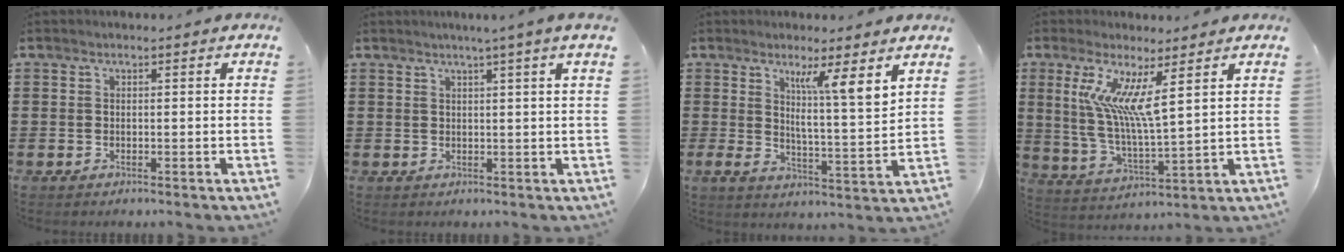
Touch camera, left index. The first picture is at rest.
{"total": 2.2, "force": [1.5, -0.9, 1.3], "torque": [-0.025, -0.006, 0.026]}
{"total": 7.7, "force": [5.0, 0.4, 5.9], "torque": [-0.097, -0.035, 0.077]}
{"total": 8.8, "force": [5.1, 0.5, 7.2], "torque": [-0.154, -0.027, 0.088]}